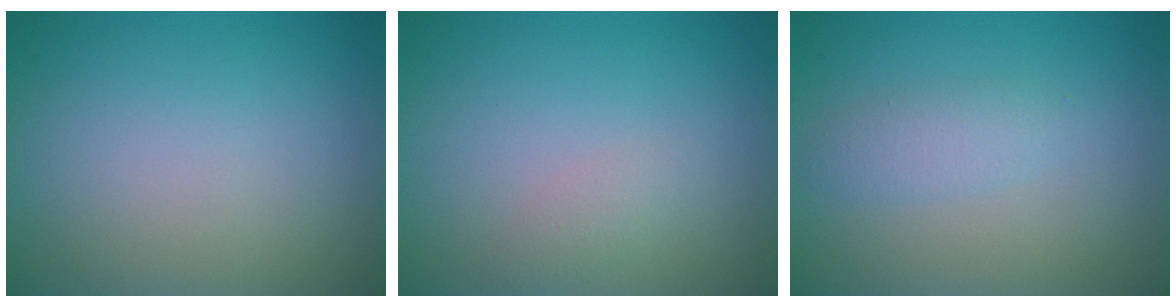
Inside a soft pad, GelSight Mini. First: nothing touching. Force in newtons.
{"total": 1.1, "press": 1.1, "slide": 0.0}
{"total": 1.7, "press": 1.7, "slide": 0.0}